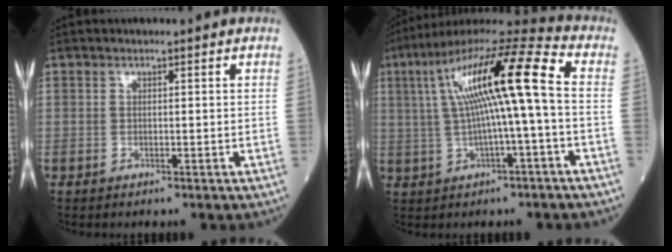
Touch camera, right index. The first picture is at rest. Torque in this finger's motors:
{"motor_torque": [2.09, 0.05, 1.06, 0.21]}